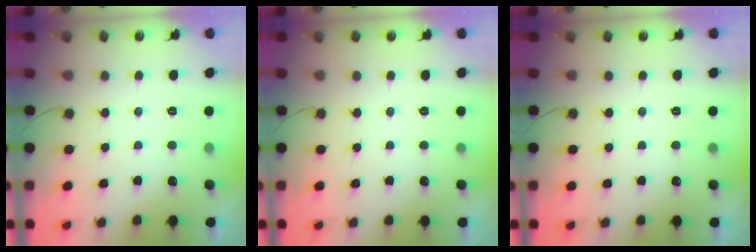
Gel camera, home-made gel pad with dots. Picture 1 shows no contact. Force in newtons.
{"total": 0.0}
{"total": 0.0}